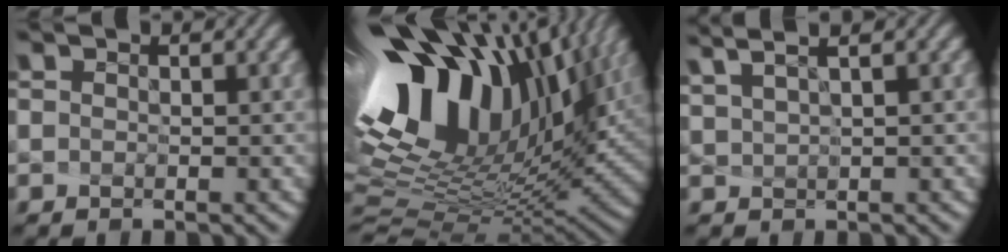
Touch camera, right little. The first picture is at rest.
{"total": 15.1, "force": [7.1, 6.4, 11.8], "torque": [-0.238, 0.026, 0.143]}
{"total": 1.8, "force": [1.2, -1.3, 0.0], "torque": [-0.018, -0.005, 0.047]}